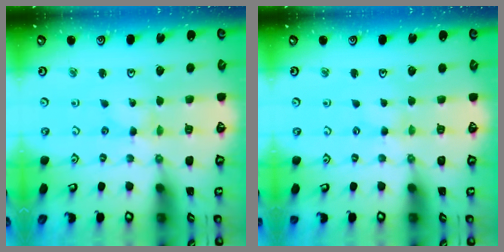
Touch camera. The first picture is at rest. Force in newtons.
{"total": 1.3, "press": 1.2, "slide": 0.3}